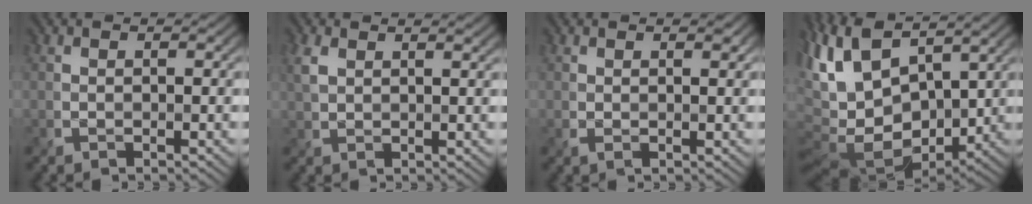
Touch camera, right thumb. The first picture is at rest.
{"total": 3.1, "force": [1.9, 1.2, 2.1], "torque": [-0.060, 0.004, 0.040]}
{"total": 1.0, "force": [0.6, 0.3, 0.8], "torque": [-0.012, -0.004, 0.013]}
{"total": 16.1, "force": [3.2, 9.4, 12.8], "torque": [-0.266, -0.007, 0.090]}